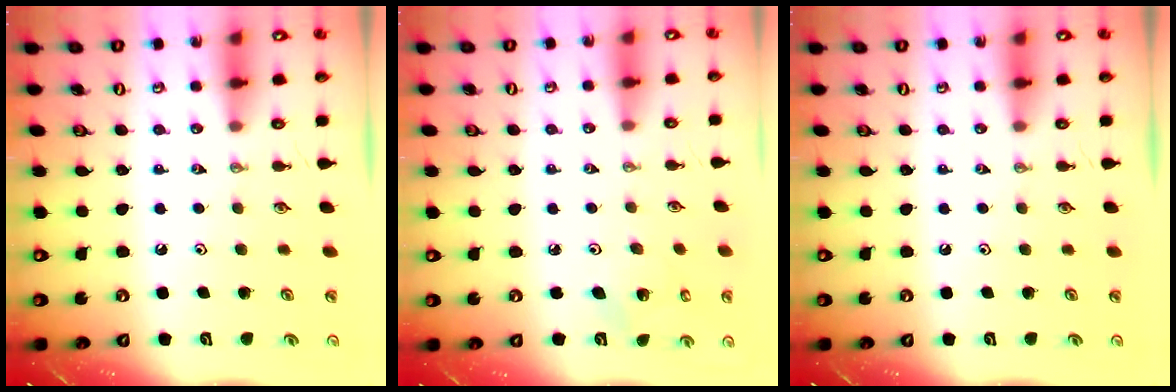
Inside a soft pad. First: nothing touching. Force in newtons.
{"total": 3.5, "press": 3.5, "slide": 0.1}
{"total": 0.0}